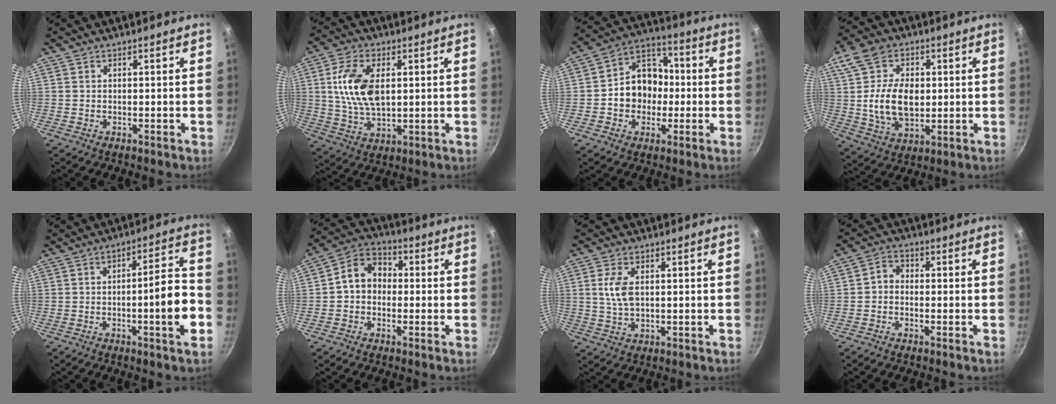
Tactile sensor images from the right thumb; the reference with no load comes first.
{"total": 12.2, "force": [2.3, 6.8, 9.8], "torque": [-0.177, -0.005, 0.045]}
{"total": 12.5, "force": [-1.1, 10.4, 6.9], "torque": [-0.062, 0.031, -0.033]}
{"total": 14.2, "force": [1.0, 9.6, 10.4], "torque": [-0.169, -0.007, 0.017]}
{"total": 10.1, "force": [-3.0, 1.7, 9.5], "torque": [-0.127, 0.035, -0.043]}
{"total": 8.2, "force": [-0.1, 6.7, 4.8], "torque": [-0.050, 0.027, -0.024]}
{"total": 5.4, "force": [1.0, 2.9, 4.4], "torque": [-0.087, 0.000, 0.020]}
{"total": 3.0, "force": [-0.7, 2.4, 1.6], "torque": [-0.022, 0.016, -0.024]}